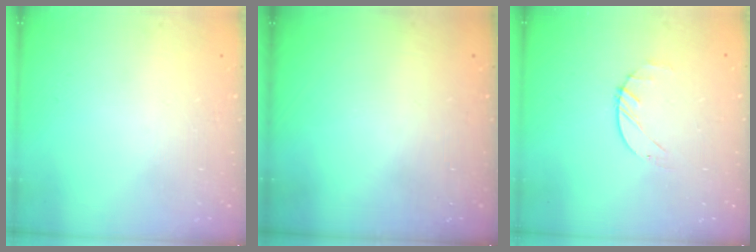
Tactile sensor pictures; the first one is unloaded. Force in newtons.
{"total": 0.0}
{"total": 1.4, "press": 1.3, "slide": 0.2}